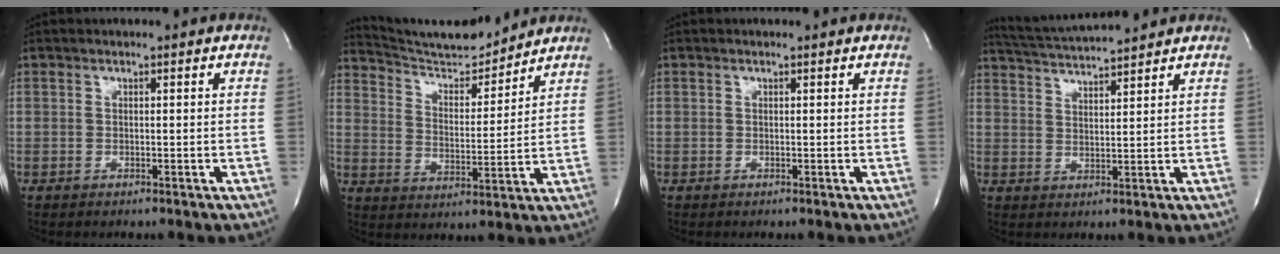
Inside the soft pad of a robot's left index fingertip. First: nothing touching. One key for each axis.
{"total": 11.8, "fx": 11.5, "fy": 0.7, "fz": 2.2, "tx": -0.042, "ty": 0.000, "tz": 0.197}
{"total": 0.0}
{"total": 9.4, "fx": 8.9, "fy": -0.2, "fz": 2.9, "tx": -0.062, "ty": 0.020, "tz": 0.149}